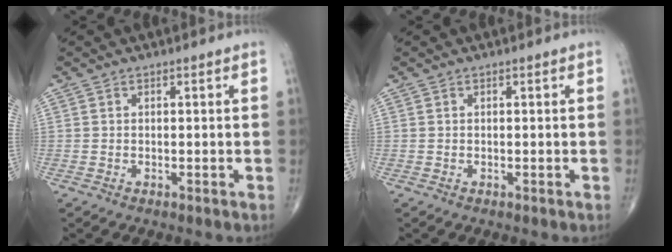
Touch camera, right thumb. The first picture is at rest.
{"total": 0.0}